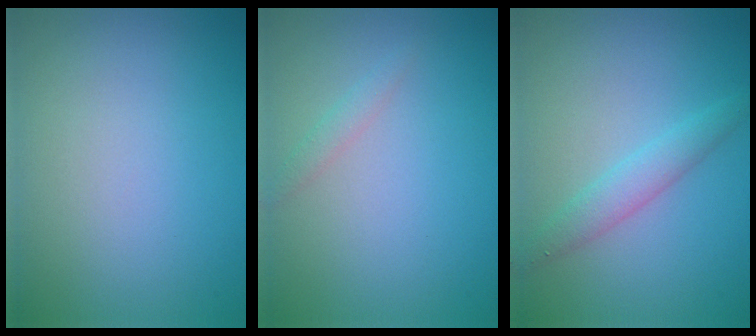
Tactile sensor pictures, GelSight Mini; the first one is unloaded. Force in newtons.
{"total": 0.9, "press": 0.9, "slide": 0.0}
{"total": 2.1, "press": 2.1, "slide": 0.0}